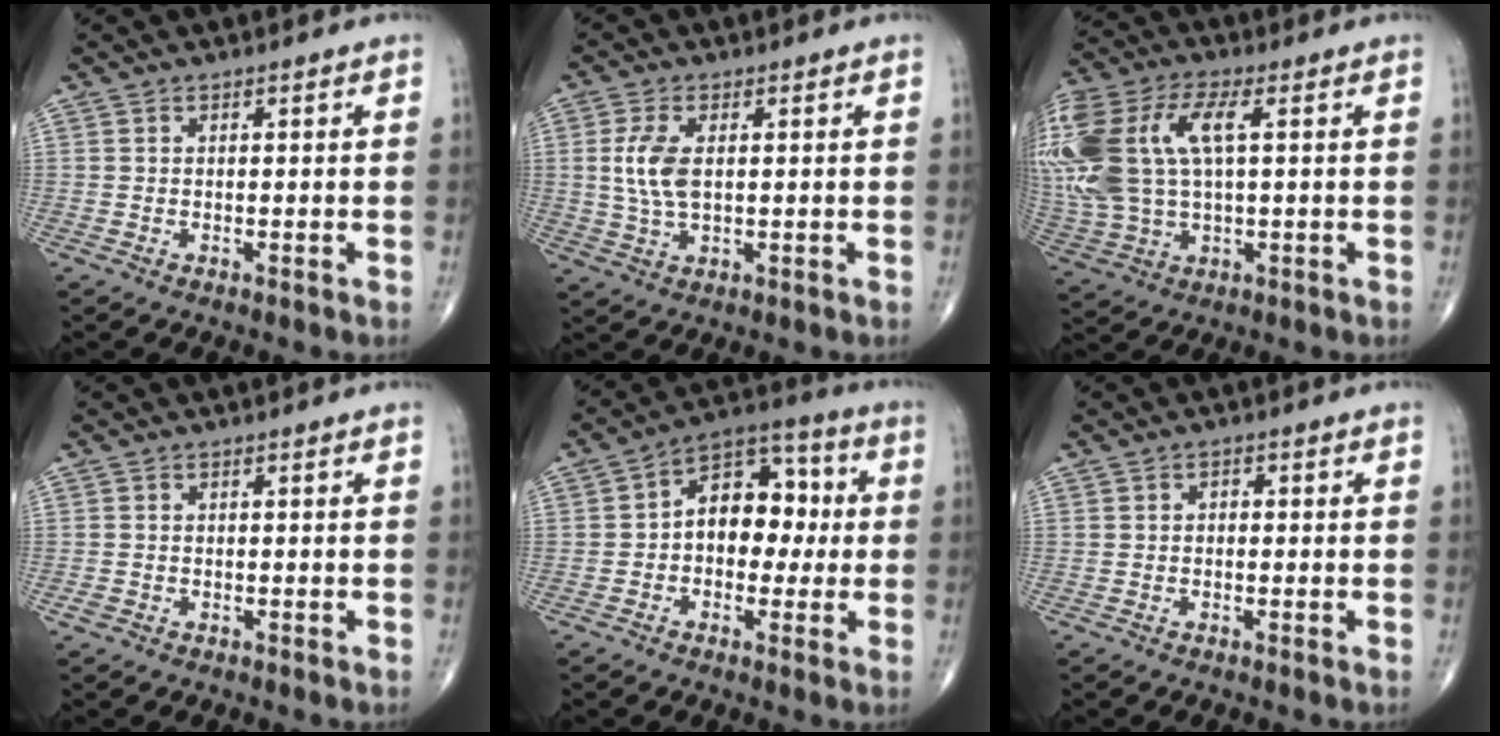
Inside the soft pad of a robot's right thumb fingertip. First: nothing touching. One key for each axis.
{"total": 6.7, "fx": 0.9, "fy": 3.4, "fz": 5.7, "tx": -0.130, "ty": -0.002, "tz": 0.018}
{"total": 23.1, "fx": 4.5, "fy": 11.9, "fz": 19.2, "tx": -0.476, "ty": 0.025, "tz": 0.087}
{"total": 1.1, "fx": -0.6, "fy": 0.8, "fz": 0.4, "tx": -0.011, "ty": 0.002, "tz": -0.010}
{"total": 12.3, "fx": 0.3, "fy": 8.4, "fz": 9.0, "tx": -0.095, "ty": 0.037, "tz": -0.009}
{"total": 1.1, "fx": -0.1, "fy": 0.9, "fz": 0.7, "tx": -0.003, "ty": 0.003, "tz": -0.007}